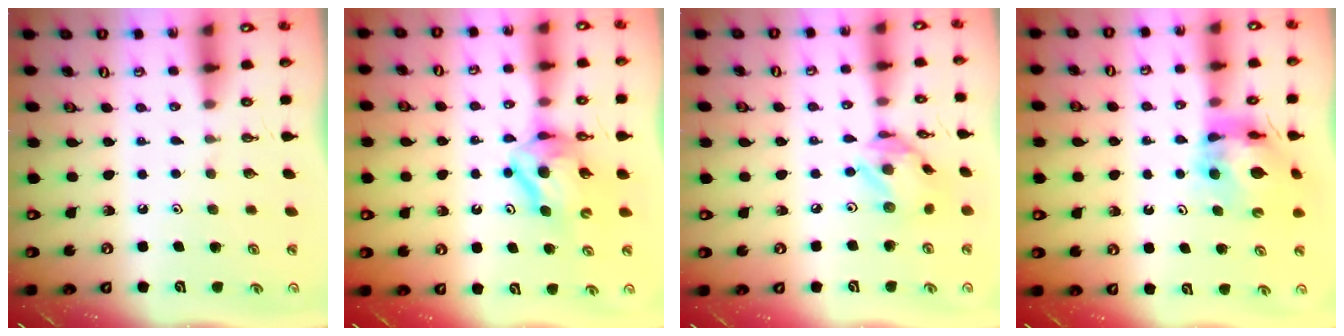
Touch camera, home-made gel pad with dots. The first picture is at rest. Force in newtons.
{"total": 9.0, "press": 9.0, "slide": 0.9}
{"total": 11.3, "press": 11.2, "slide": 1.0}
{"total": 11.7, "press": 11.7, "slide": 1.2}